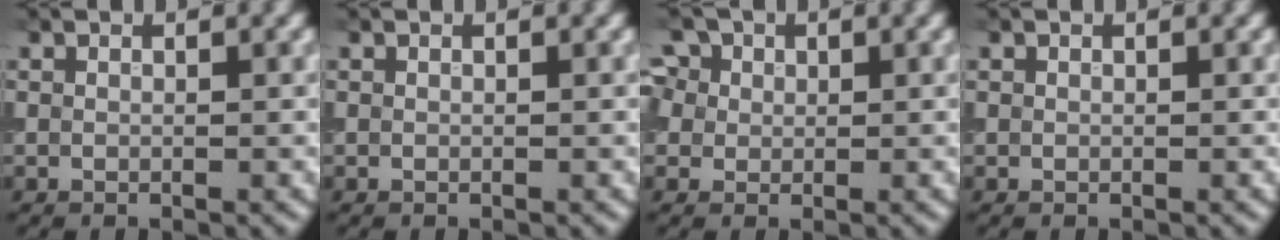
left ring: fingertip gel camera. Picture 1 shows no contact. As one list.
[{"total": 0.0}, {"total": 6.1, "force": [2.9, 4.6, 2.9], "torque": [-0.059, 0.023, 0.020]}, {"total": 0.0}]